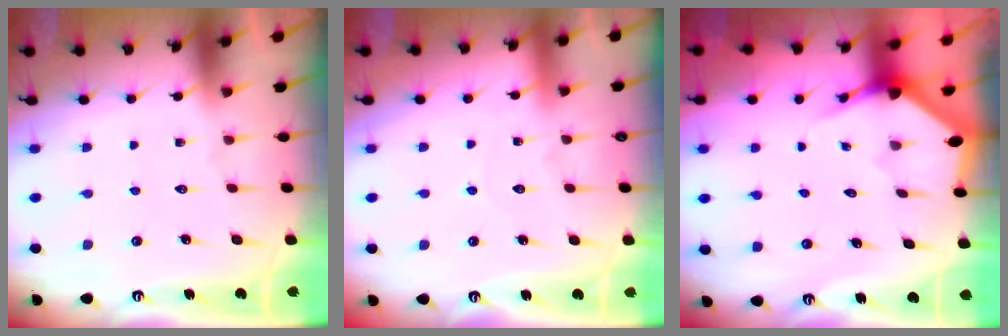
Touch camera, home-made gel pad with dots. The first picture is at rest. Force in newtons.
{"total": 3.7, "press": 3.7, "slide": 0.2}
{"total": 2.9, "press": 2.9, "slide": 0.2}